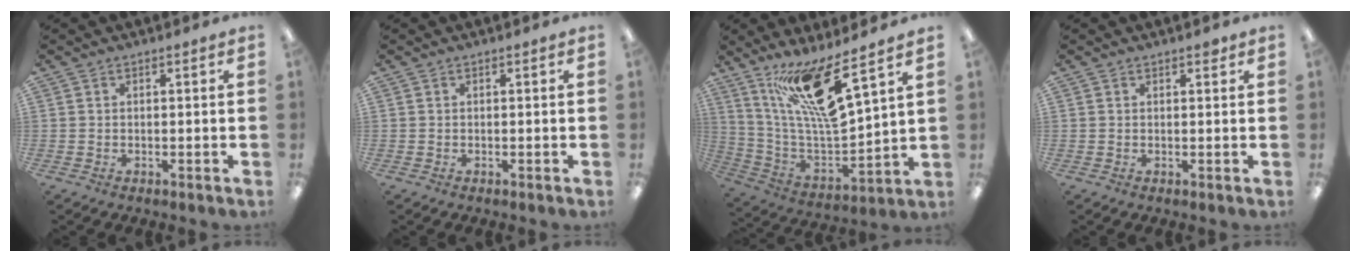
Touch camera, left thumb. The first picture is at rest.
{"total": 0.0}
{"total": 17.1, "force": [11.8, 3.0, 12.0], "torque": [-0.228, -0.069, 0.196]}
{"total": 1.1, "force": [0.9, 0.4, 0.5], "torque": [0.006, -0.006, 0.012]}